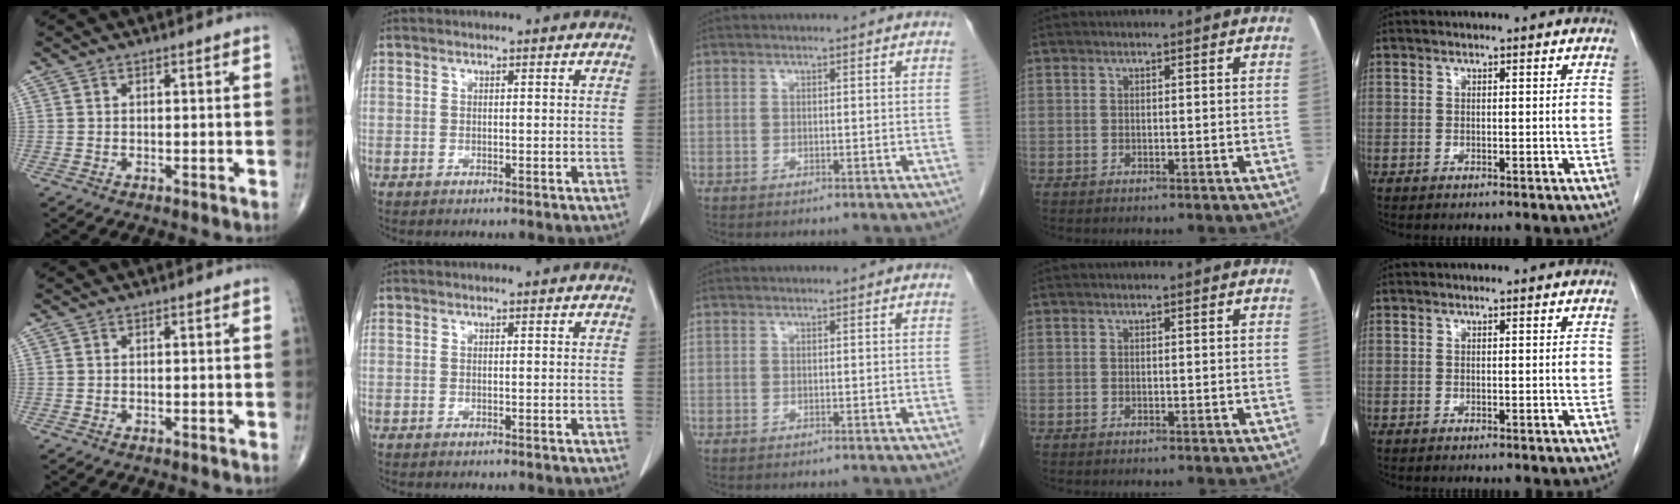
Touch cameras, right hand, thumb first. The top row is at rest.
{}